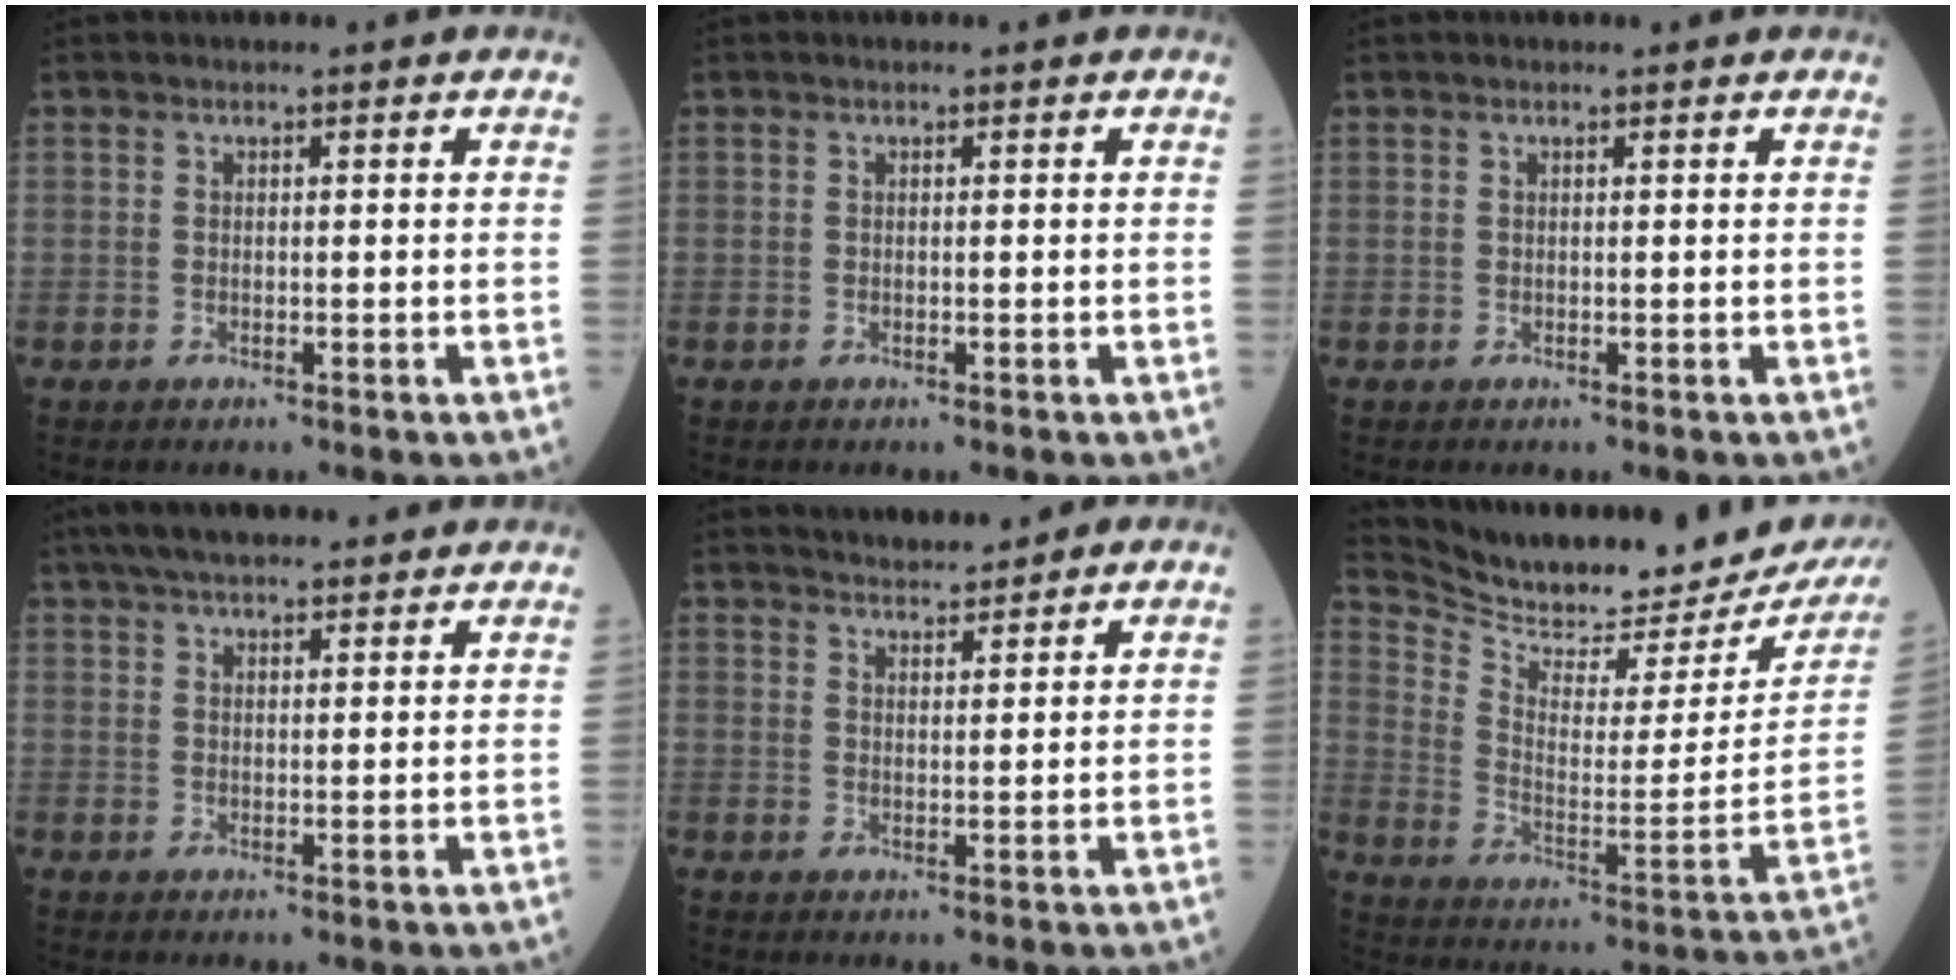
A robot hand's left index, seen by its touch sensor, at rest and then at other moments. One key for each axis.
{"total": 0.0}
{"total": 0.7, "fx": 0.6, "fy": 0.0, "fz": 0.2, "tx": -0.007, "ty": 0.004, "tz": 0.009}
{"total": 12.2, "fx": 10.4, "fy": 2.6, "fz": 5.8, "tx": -0.088, "ty": 0.039, "tz": 0.151}
{"total": 5.9, "fx": 5.6, "fy": 1.2, "fz": 1.6, "tx": -0.025, "ty": 0.013, "tz": 0.081}
{"total": 22.0, "fx": 20.9, "fy": 3.8, "fz": 5.6, "tx": -0.106, "ty": -0.090, "tz": 0.290}